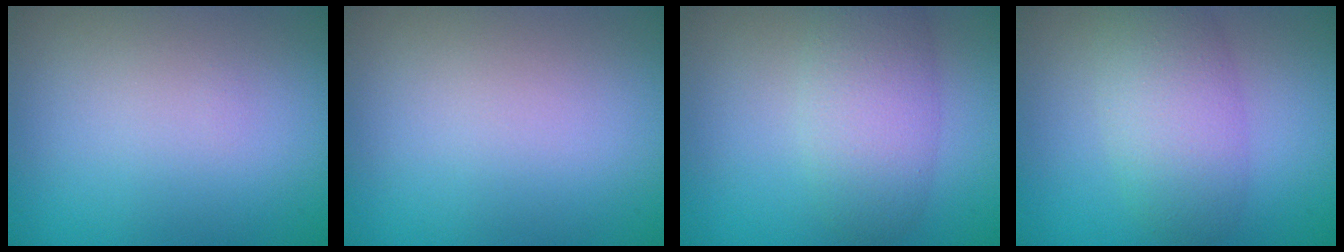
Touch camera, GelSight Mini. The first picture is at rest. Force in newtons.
{"total": 0.0}
{"total": 4.3, "press": 4.3, "slide": 0.2}
{"total": 4.7, "press": 4.7, "slide": 0.2}